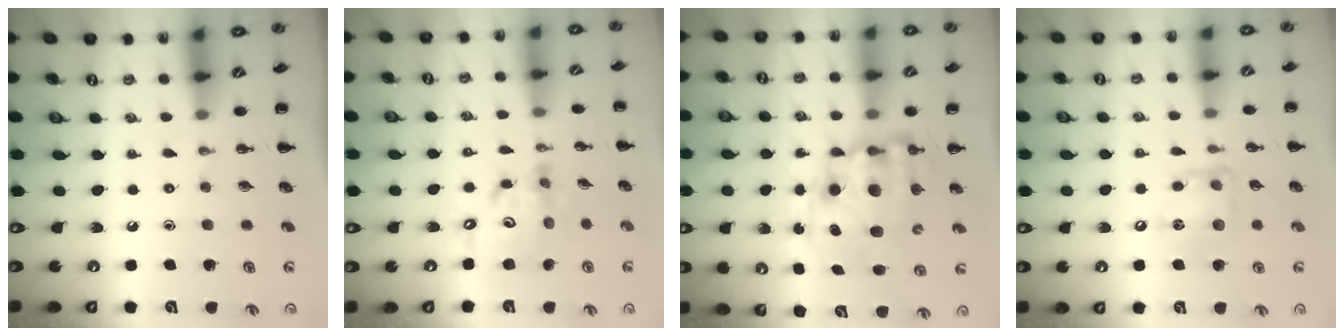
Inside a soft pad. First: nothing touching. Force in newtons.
{"total": 12.3, "press": 12.0, "slide": 2.8}
{"total": 11.8, "press": 11.4, "slide": 3.1}
{"total": 10.5, "press": 10.5, "slide": 0.9}